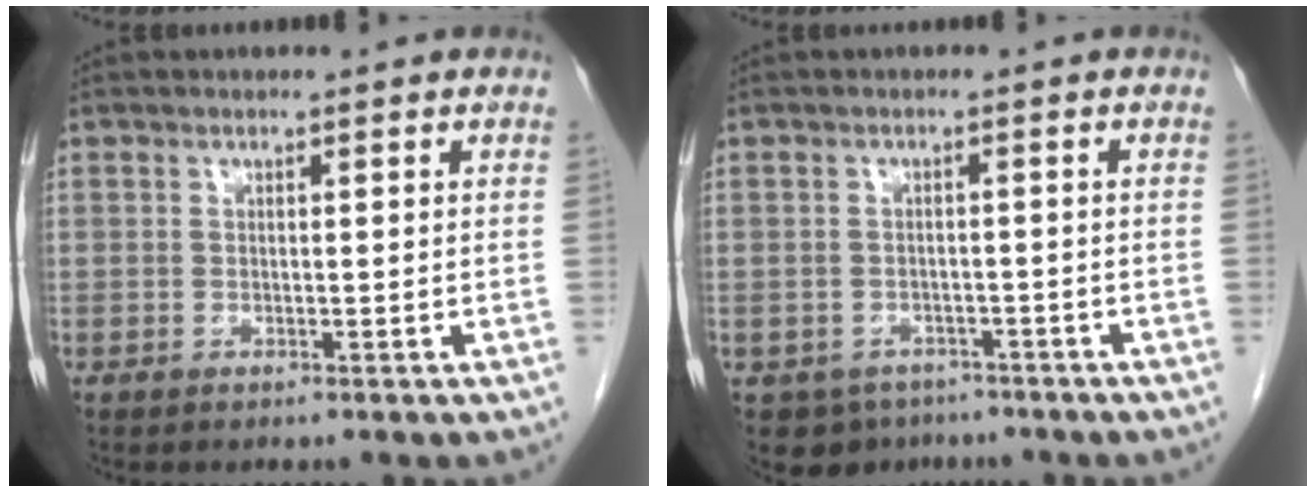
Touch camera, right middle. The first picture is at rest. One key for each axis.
{"total": 5.2, "fx": -3.6, "fy": 3.7, "fz": 0.5, "tx": -0.003, "ty": 0.007, "tz": -0.047}